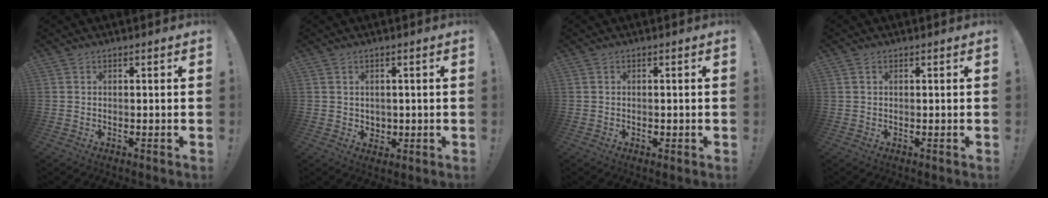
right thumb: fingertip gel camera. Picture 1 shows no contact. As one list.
[{"total": 2.8, "force": [1.2, 2.4, 0.5], "torque": [0.000, -0.008, 0.022]}, {"total": 0.7, "force": [-0.4, 0.3, 0.4], "torque": [0.001, -0.002, -0.009]}, {"total": 0.6, "force": [0.3, 0.4, 0.4], "torque": [-0.011, 0.003, 0.007]}]